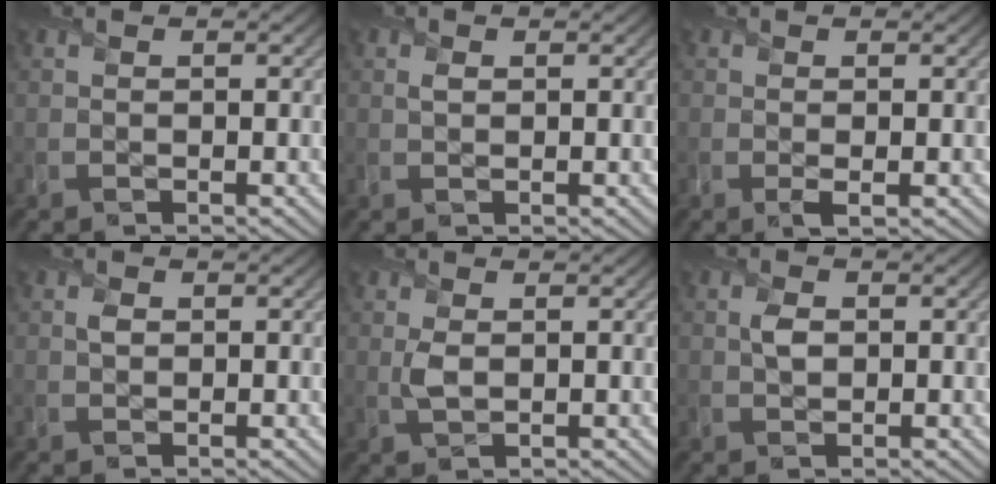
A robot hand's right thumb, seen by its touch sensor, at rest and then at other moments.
{"total": 0.7, "force": [0.5, 0.5, 0.3], "torque": [-0.008, -0.001, 0.009]}
{"total": 0.9, "force": [-0.1, 0.3, 0.9], "torque": [-0.016, -0.005, -0.002]}
{"total": 1.0, "force": [0.3, 0.8, 0.5], "torque": [-0.013, 0.000, 0.005]}
{"total": 1.8, "force": [0.4, 1.2, 1.4], "torque": [-0.035, -0.002, 0.009]}
{"total": 1.8, "force": [0.3, 1.3, 1.2], "torque": [-0.028, 0.000, 0.004]}